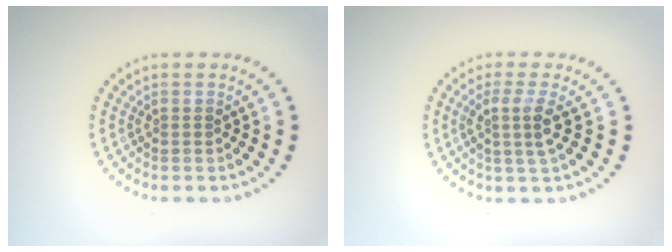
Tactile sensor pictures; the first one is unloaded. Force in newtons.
{"total": 2.4, "press": 1.9, "slide": 1.6}